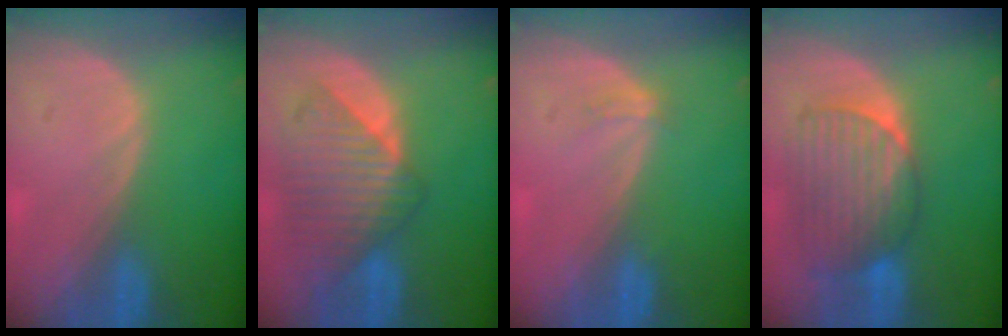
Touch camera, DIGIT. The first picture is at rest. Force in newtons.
{"total": 9.2, "press": 8.2, "slide": 4.0}
{"total": 1.5, "press": 1.1, "slide": 1.0}
{"total": 8.3, "press": 8.1, "slide": 1.9}